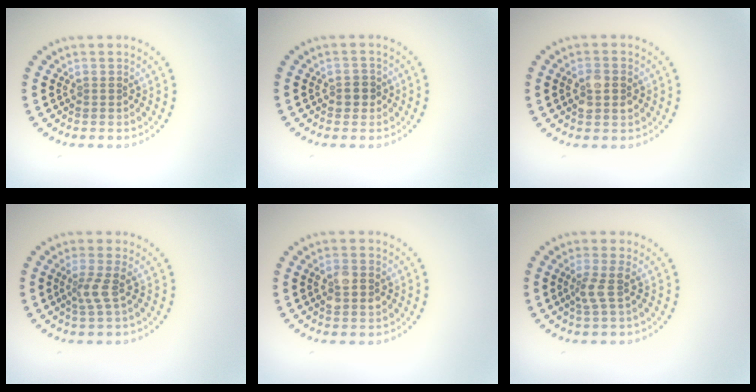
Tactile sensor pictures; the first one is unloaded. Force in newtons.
{"total": 1.3, "press": 1.2, "slide": 0.6}
{"total": 2.4, "press": 2.3, "slide": 0.3}
{"total": 1.9, "press": 1.4, "slide": 1.3}
{"total": 2.6, "press": 2.6, "slide": 0.2}
{"total": 1.9, "press": 1.4, "slide": 1.2}